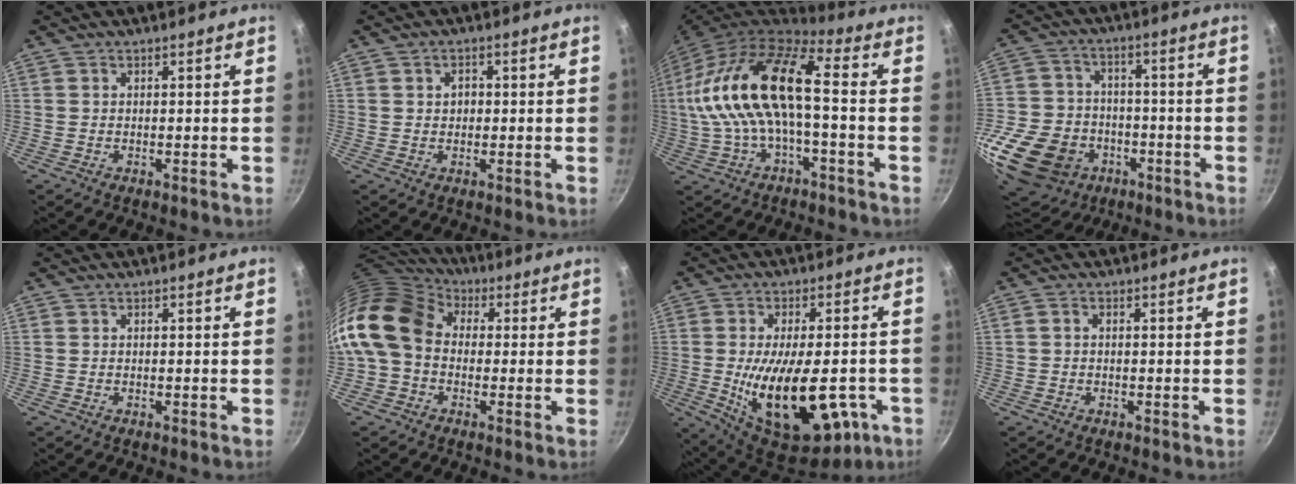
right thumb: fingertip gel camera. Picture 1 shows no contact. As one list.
[{"total": 2.1, "force": [0.3, 1.7, 1.2], "torque": [-0.009, 0.003, 0.004]}, {"total": 19.1, "force": [-0.1, 7.8, 17.5], "torque": [-0.341, 0.040, -0.013]}, {"total": 26.4, "force": [-10.9, 19.9, 13.4], "torque": [-0.292, 0.041, -0.174]}, {"total": 0.0}, {"total": 15.4, "force": [1.1, 12.0, 9.6], "torque": [-0.177, 0.030, -0.001]}, {"total": 23.3, "force": [-6.0, 11.0, 19.7], "torque": [-0.280, -0.003, -0.072]}, {"total": 1.0, "force": [-0.1, 0.6, 0.8], "torque": [-0.019, 0.007, -0.001]}]